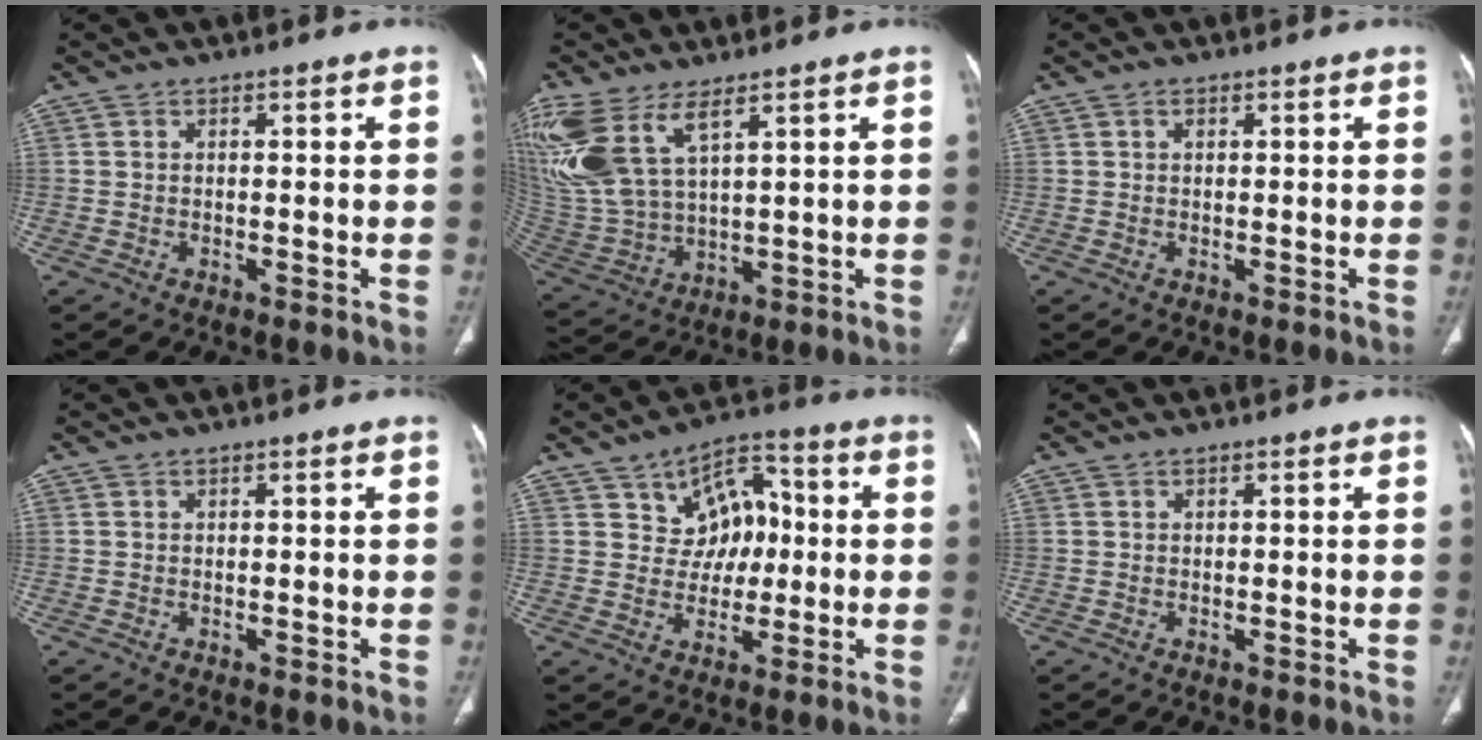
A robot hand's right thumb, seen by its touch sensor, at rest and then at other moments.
{"total": 16.7, "force": [8.6, 7.5, 12.1], "torque": [-0.286, -0.027, 0.191]}
{"total": 0.7, "force": [0.3, 0.5, 0.4], "torque": [-0.007, 0.002, 0.006]}
{"total": 0.0}
{"total": 9.7, "force": [1.4, 7.5, 6.0], "torque": [-0.033, 0.015, 0.018]}
{"total": 0.0}